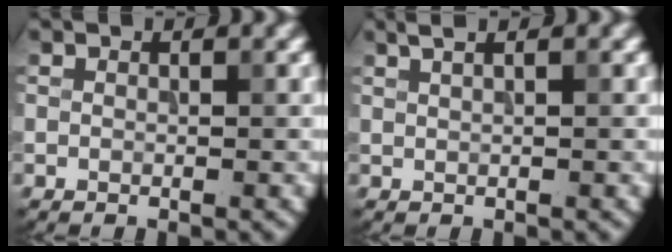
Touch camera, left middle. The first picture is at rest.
{"total": 2.5, "force": [1.5, 1.1, 1.7], "torque": [-0.013, 0.006, 0.001]}